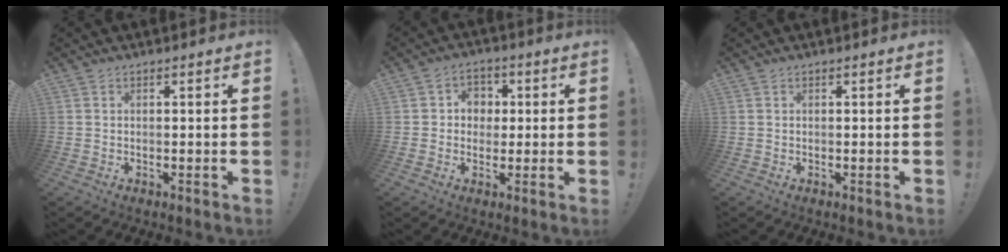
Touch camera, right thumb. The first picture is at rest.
{"total": 5.6, "force": [0.4, 5.4, 1.5], "torque": [-0.022, 0.005, 0.009]}
{"total": 0.0}